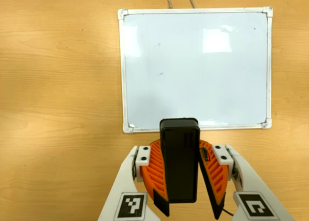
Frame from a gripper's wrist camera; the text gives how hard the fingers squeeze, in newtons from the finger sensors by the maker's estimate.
{"total": 10.7, "left": 10.3, "right": 11.1}